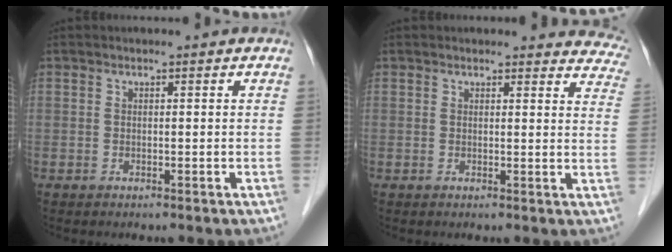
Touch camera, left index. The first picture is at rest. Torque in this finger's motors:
{"motor_torque": [0.97, -1.17, 0.02, 0.00]}